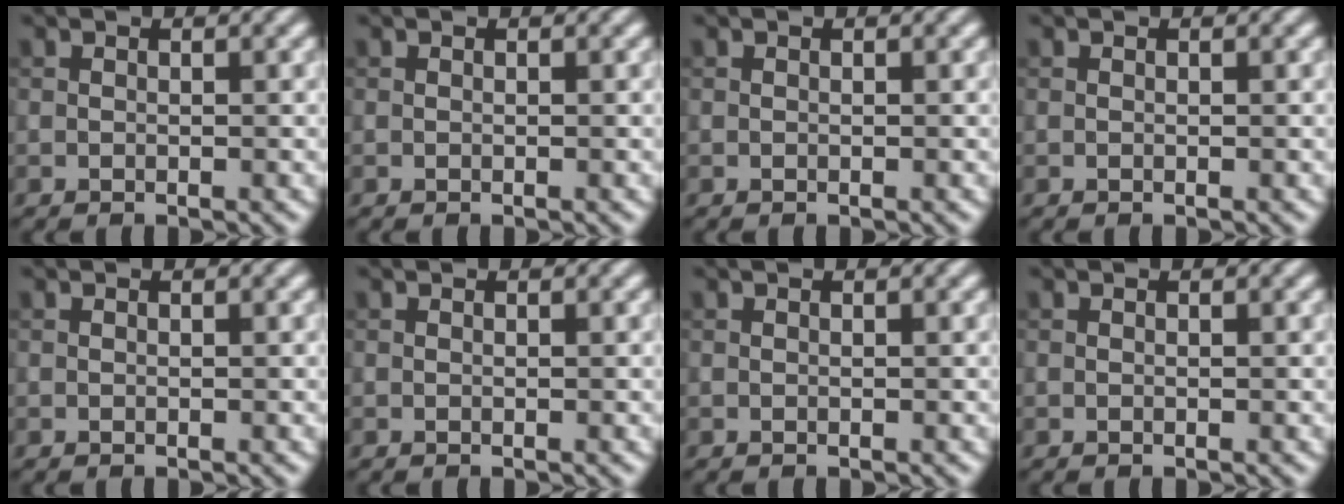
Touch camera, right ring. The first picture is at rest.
{"total": 0.0}
{"total": 0.0}
{"total": 0.0}
{"total": 0.0}
{"total": 0.0}
{"total": 0.0}
{"total": 0.0}